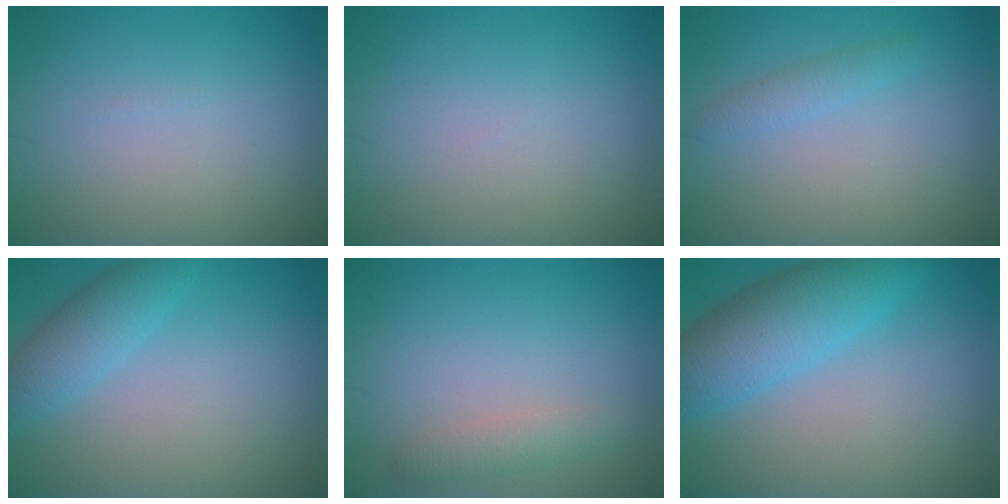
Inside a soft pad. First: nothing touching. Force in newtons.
{"total": 0.0}
{"total": 1.3, "press": 1.3, "slide": 0.1}
{"total": 3.2, "press": 3.1, "slide": 0.2}
{"total": 1.7, "press": 1.7, "slide": 0.0}
{"total": 6.6, "press": 6.6, "slide": 0.1}